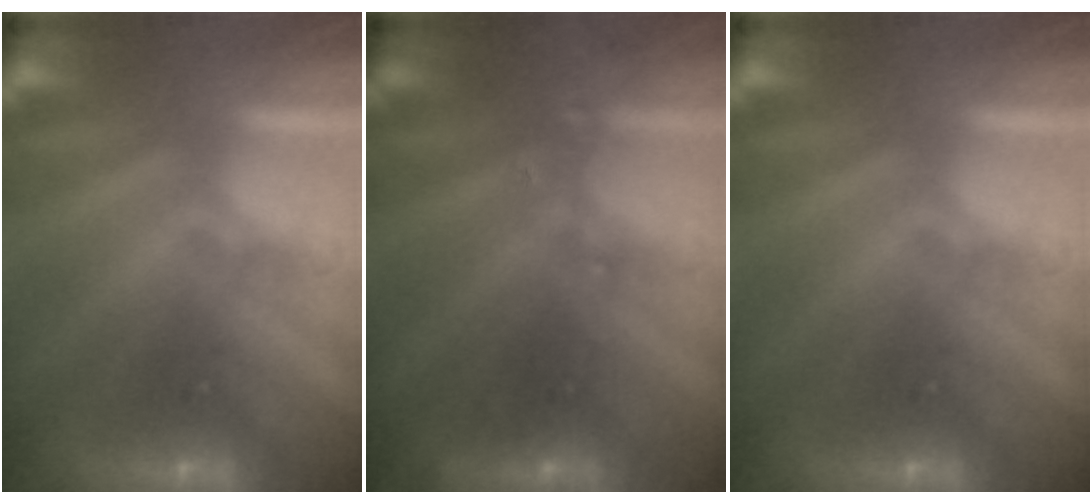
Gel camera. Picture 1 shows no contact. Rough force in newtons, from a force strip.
{"total": 2.4}
{"total": 0.0}